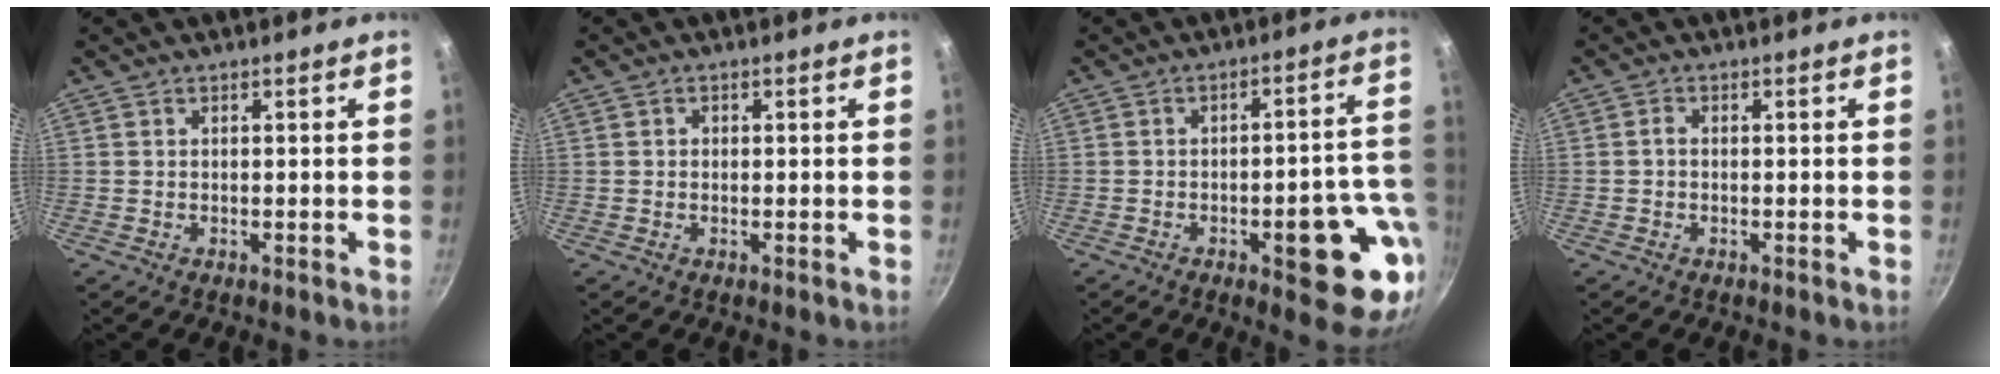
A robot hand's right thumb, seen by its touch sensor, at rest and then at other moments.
{"total": 0.8, "force": [0.1, 0.7, 0.3], "torque": [-0.003, 0.005, 0.002]}
{"total": 15.1, "force": [-4.9, 5.4, 13.3], "torque": [-0.116, 0.032, -0.061]}
{"total": 1.2, "force": [-0.2, 0.9, 0.8], "torque": [-0.013, 0.007, -0.005]}